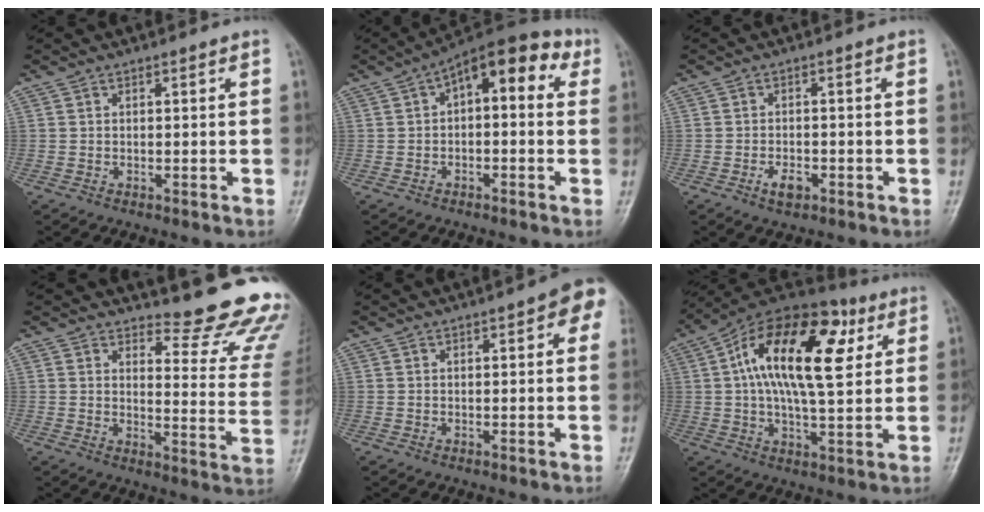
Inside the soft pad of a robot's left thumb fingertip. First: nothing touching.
{"total": 12.0, "force": [3.2, 5.8, 10.0], "torque": [-0.107, 0.039, 0.034]}
{"total": 3.2, "force": [-1.8, 1.6, 2.1], "torque": [-0.034, 0.012, -0.032]}
{"total": 17.3, "force": [16.1, 3.3, 5.2], "torque": [-0.017, -0.178, 0.170]}
{"total": 6.6, "force": [2.4, 1.9, 5.9], "torque": [-0.054, 0.005, 0.017]}
{"total": 21.2, "force": [5.4, 9.8, 18.0], "torque": [-0.280, 0.013, 0.074]}